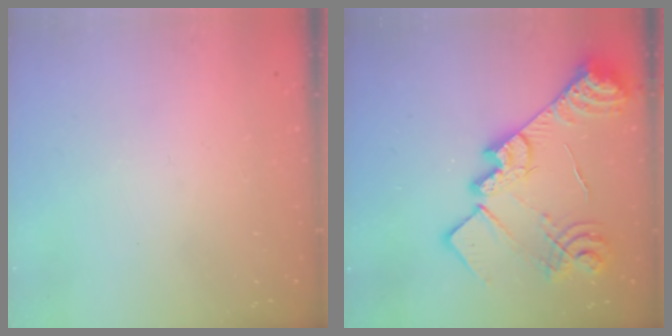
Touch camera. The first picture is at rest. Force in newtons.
{"total": 26.5, "press": 26.4, "slide": 2.2}